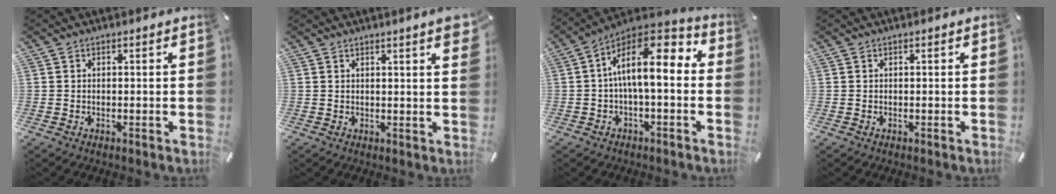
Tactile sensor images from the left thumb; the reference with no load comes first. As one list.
[{"total": 3.6, "force": [2.0, 0.4, 3.0], "torque": [-0.045, -0.009, 0.031]}, {"total": 13.8, "force": [1.4, 6.0, 12.4], "torque": [-0.216, -0.008, 0.025]}, {"total": 0.0}]